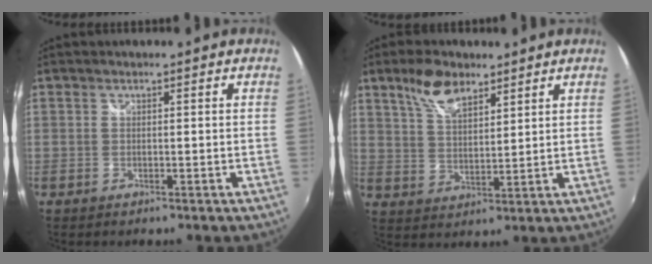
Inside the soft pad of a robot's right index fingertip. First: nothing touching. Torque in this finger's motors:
{"motor_torque": [0.76, 0.65, 0.14, 0.06]}